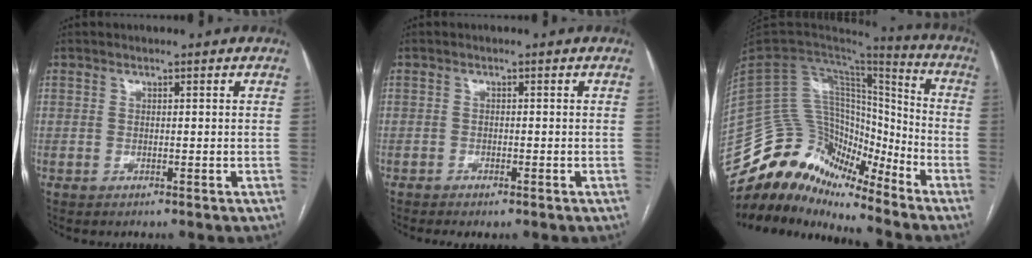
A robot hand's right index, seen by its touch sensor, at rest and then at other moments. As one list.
[{"total": 2.6, "force": [-1.9, 1.2, 1.3], "torque": [-0.025, -0.002, -0.023]}, {"total": 18.0, "force": [-16.4, 5.6, 5.0], "torque": [-0.087, 0.067, -0.291]}]